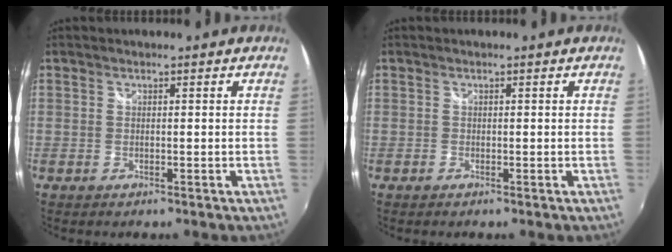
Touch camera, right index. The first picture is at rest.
{"total": 0.0}